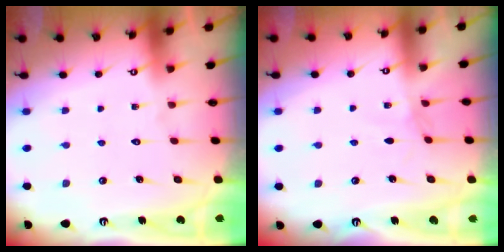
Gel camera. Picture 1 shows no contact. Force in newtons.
{"total": 0.0}